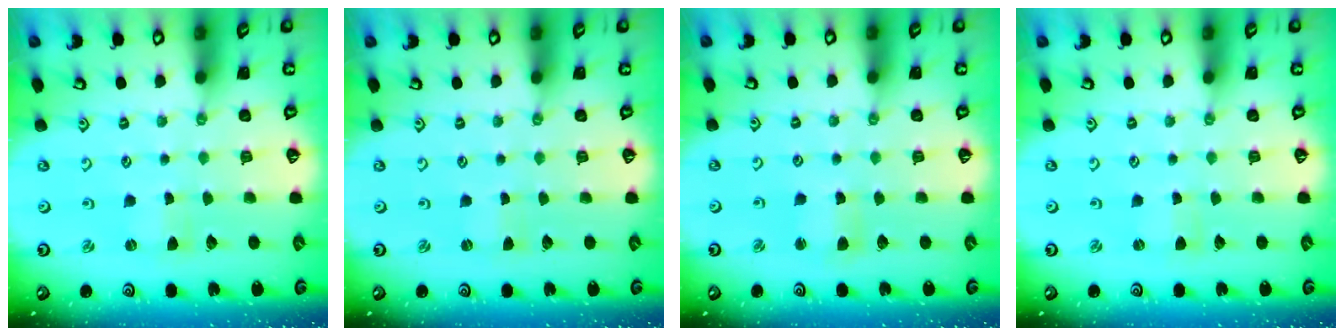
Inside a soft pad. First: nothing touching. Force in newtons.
{"total": 0.0}
{"total": 3.3, "press": 3.3, "slide": 0.4}
{"total": 0.9, "press": 0.9, "slide": 0.0}